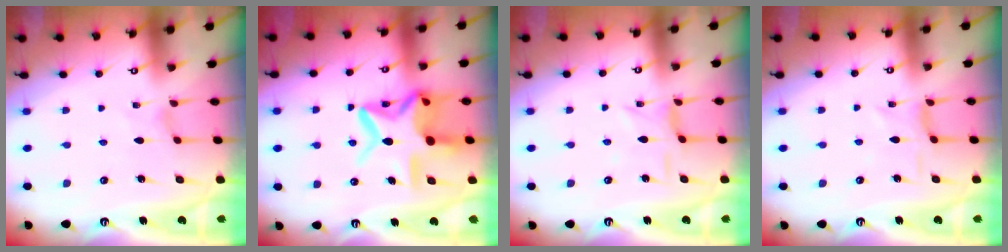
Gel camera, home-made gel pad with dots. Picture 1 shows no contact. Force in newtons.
{"total": 16.3, "press": 16.2, "slide": 1.7}
{"total": 2.9, "press": 2.9, "slide": 0.2}
{"total": 2.1, "press": 2.1, "slide": 0.5}